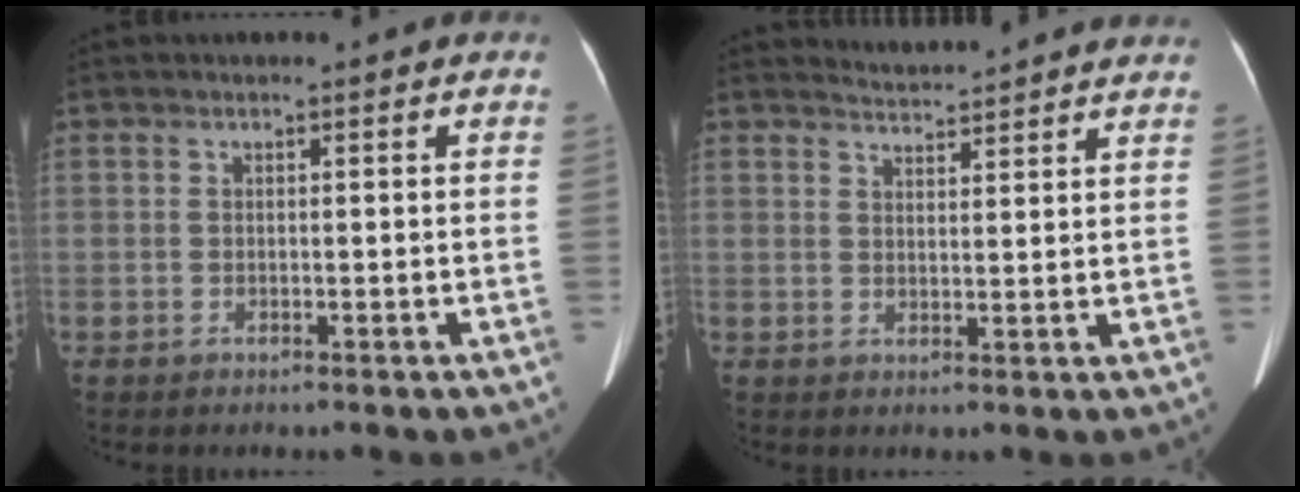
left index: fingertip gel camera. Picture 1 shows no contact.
{"total": 6.2, "force": [6.2, -0.1, 0.6], "torque": [-0.016, 0.012, 0.072]}